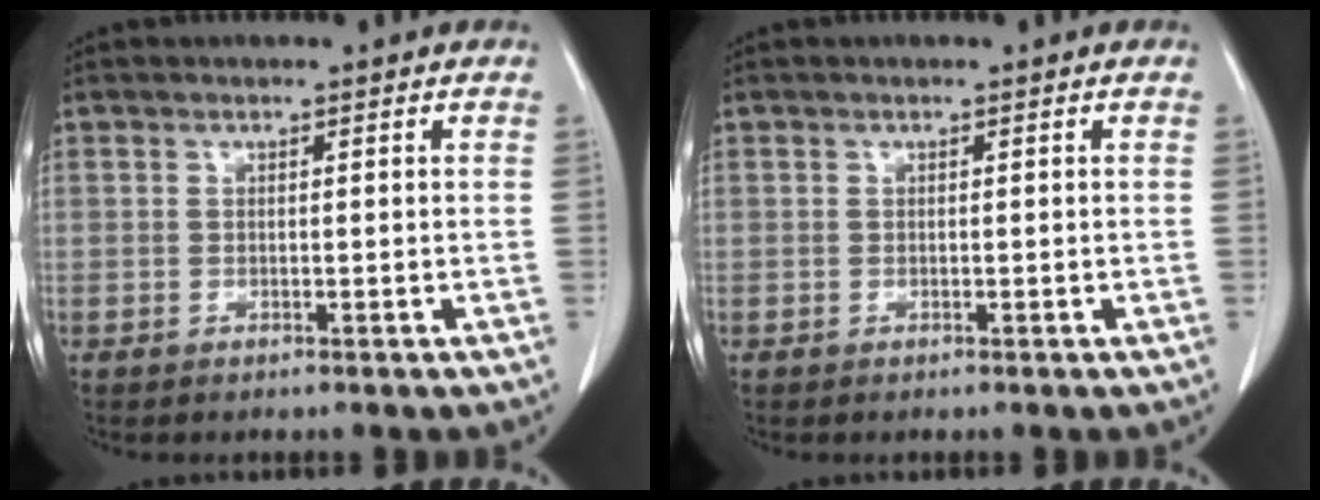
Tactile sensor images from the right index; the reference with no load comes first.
{"total": 0.0}